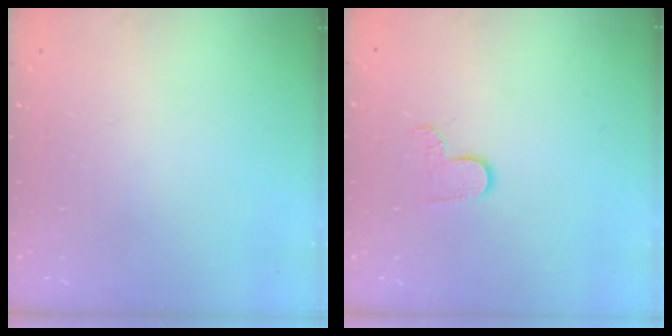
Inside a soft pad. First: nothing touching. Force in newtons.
{"total": 6.4, "press": 6.4, "slide": 0.5}